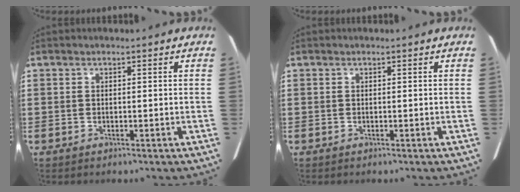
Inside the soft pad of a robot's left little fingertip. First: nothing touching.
{"total": 0.0}